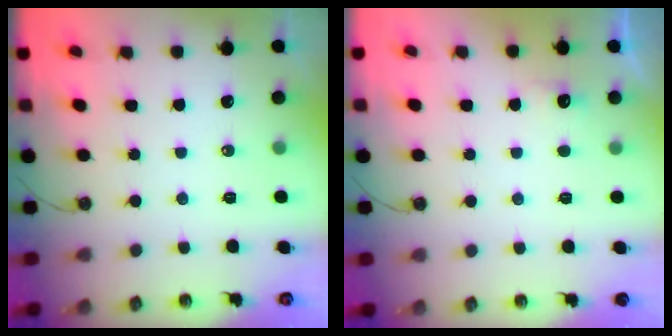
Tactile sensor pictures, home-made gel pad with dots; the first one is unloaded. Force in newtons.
{"total": 2.9, "press": 2.7, "slide": 0.9}